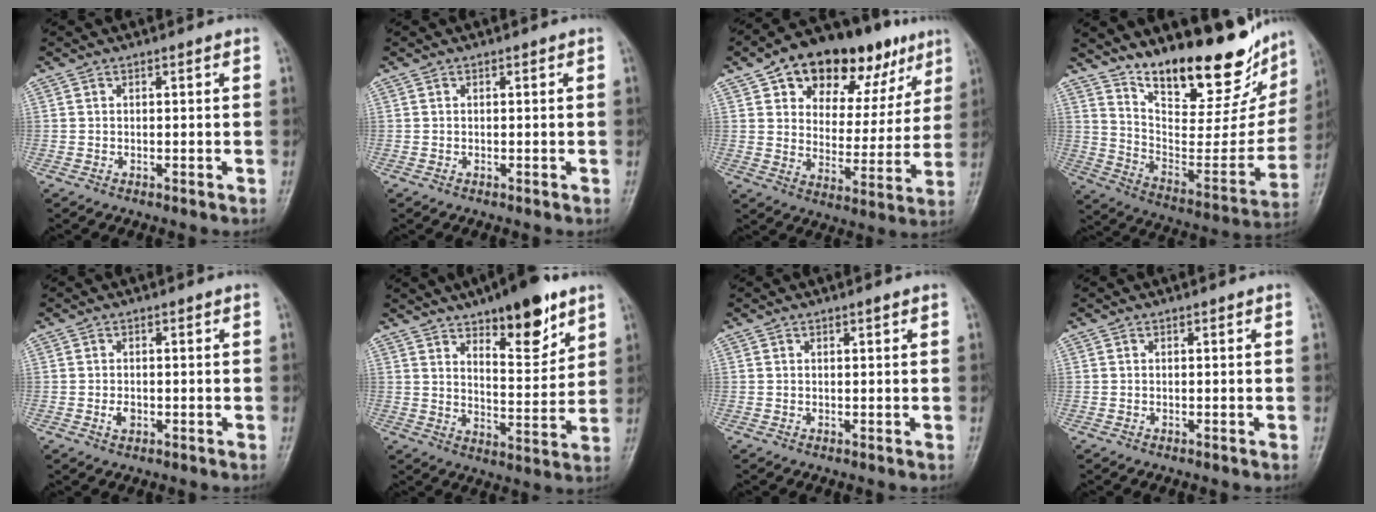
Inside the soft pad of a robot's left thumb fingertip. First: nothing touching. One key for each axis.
{"total": 0.0}
{"total": 22.7, "fx": 12.3, "fy": 12.6, "fz": 14.3, "tx": -0.157, "ty": -0.007, "tz": 0.184}
{"total": 25.5, "fx": 19.3, "fy": 8.8, "fz": 14.2, "tx": -0.174, "ty": -0.106, "tz": 0.295}
{"total": 1.8, "fx": -0.5, "fy": 1.3, "fz": 1.2, "tx": -0.017, "ty": 0.001, "tz": -0.008}
{"total": 14.6, "fx": 9.1, "fy": 5.2, "fz": 10.1, "tx": -0.112, "ty": -0.053, "tz": 0.140}
{"total": 0.6, "fx": 0.4, "fy": 0.2, "fz": 0.4, "tx": -0.006, "ty": -0.001, "tz": 0.006}
{"total": 0.0}